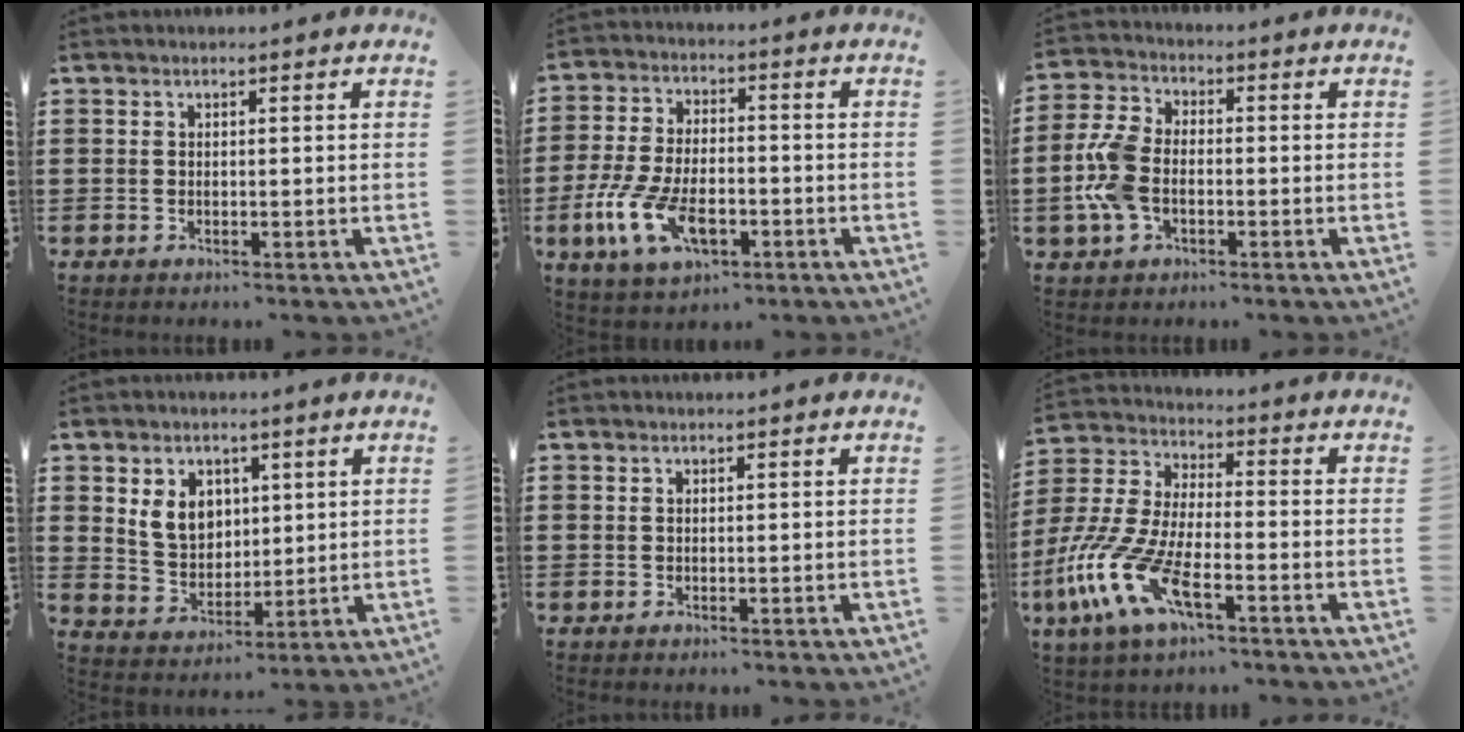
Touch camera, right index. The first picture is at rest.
{"total": 10.0, "force": [-4.2, 5.1, 7.6], "torque": [-0.182, -0.004, -0.082]}
{"total": 7.3, "force": [-1.5, 4.6, 5.4], "torque": [-0.152, -0.003, -0.040]}
{"total": 6.4, "force": [2.3, 5.1, 3.1], "torque": [-0.073, 0.013, 0.041]}
{"total": 0.0}
{"total": 12.1, "force": [-6.1, 4.2, 9.5], "torque": [-0.244, -0.014, -0.129]}